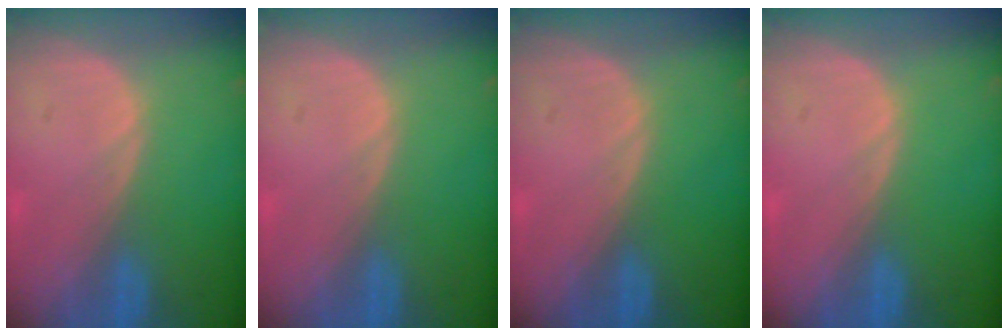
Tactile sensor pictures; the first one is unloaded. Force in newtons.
{"total": 0.0}
{"total": 0.0}
{"total": 0.0}